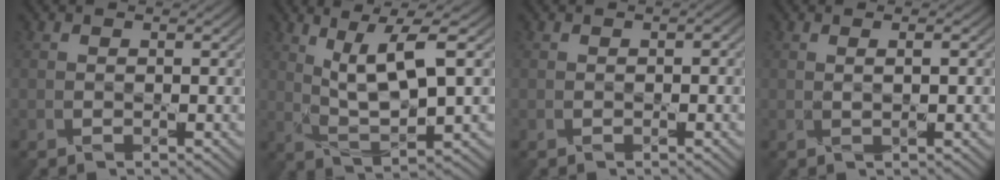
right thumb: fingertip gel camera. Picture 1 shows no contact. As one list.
[{"total": 8.4, "force": [3.7, 1.7, 7.4], "torque": [-0.145, 0.011, 0.073]}, {"total": 0.9, "force": [-0.3, 0.5, 0.7], "torque": [-0.013, -0.004, -0.002]}, {"total": 1.1, "force": [0.4, -0.2, 1.0], "torque": [-0.022, 0.008, 0.005]}]